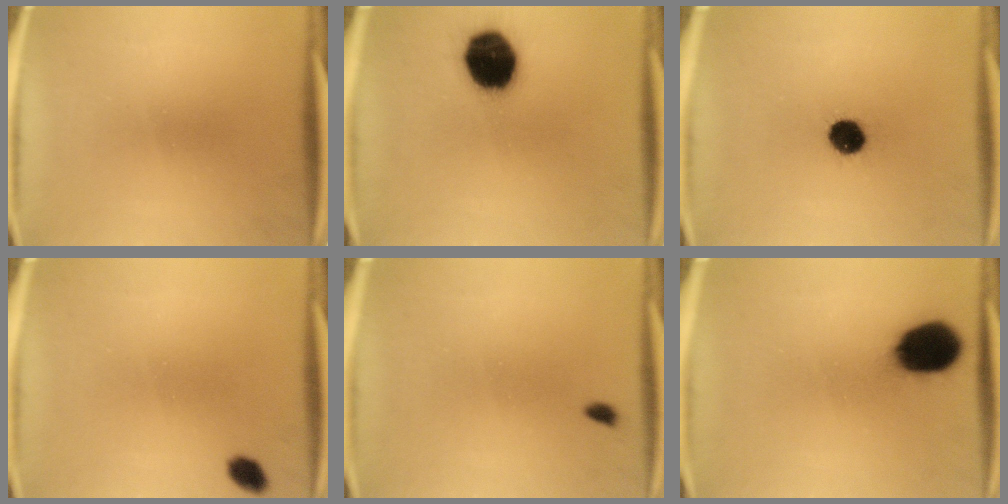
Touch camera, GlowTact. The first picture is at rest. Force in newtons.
{"total": 16.8}
{"total": 7.3}
{"total": 2.5}
{"total": 0.7}
{"total": 15.0}